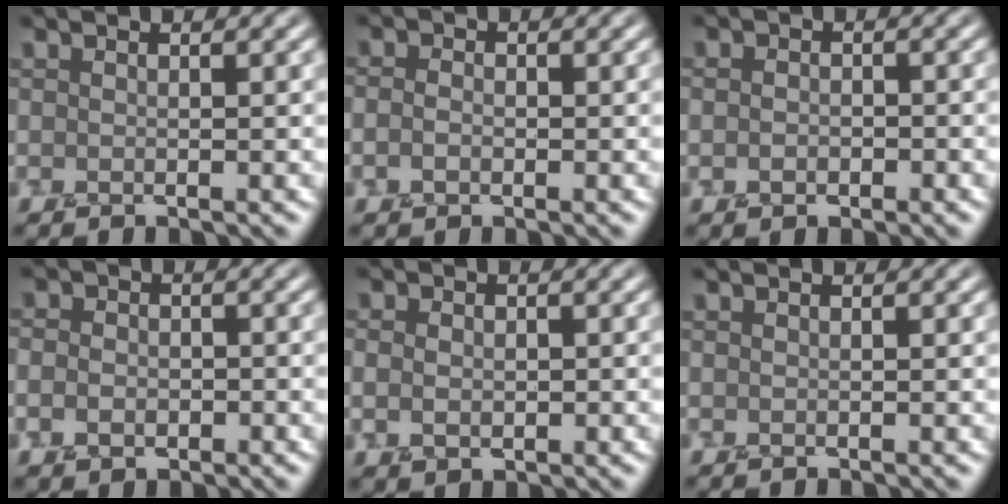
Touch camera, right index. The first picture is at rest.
{"total": 1.4, "force": [-0.2, 1.1, 0.8], "torque": [-0.014, 0.006, -0.009]}
{"total": 1.4, "force": [-0.3, 1.1, 0.9], "torque": [-0.009, 0.004, -0.007]}
{"total": 2.5, "force": [-0.5, 2.0, 1.3], "torque": [-0.011, -0.001, -0.012]}
{"total": 2.6, "force": [0.1, 2.1, 1.5], "torque": [-0.015, 0.006, -0.002]}
{"total": 0.0}